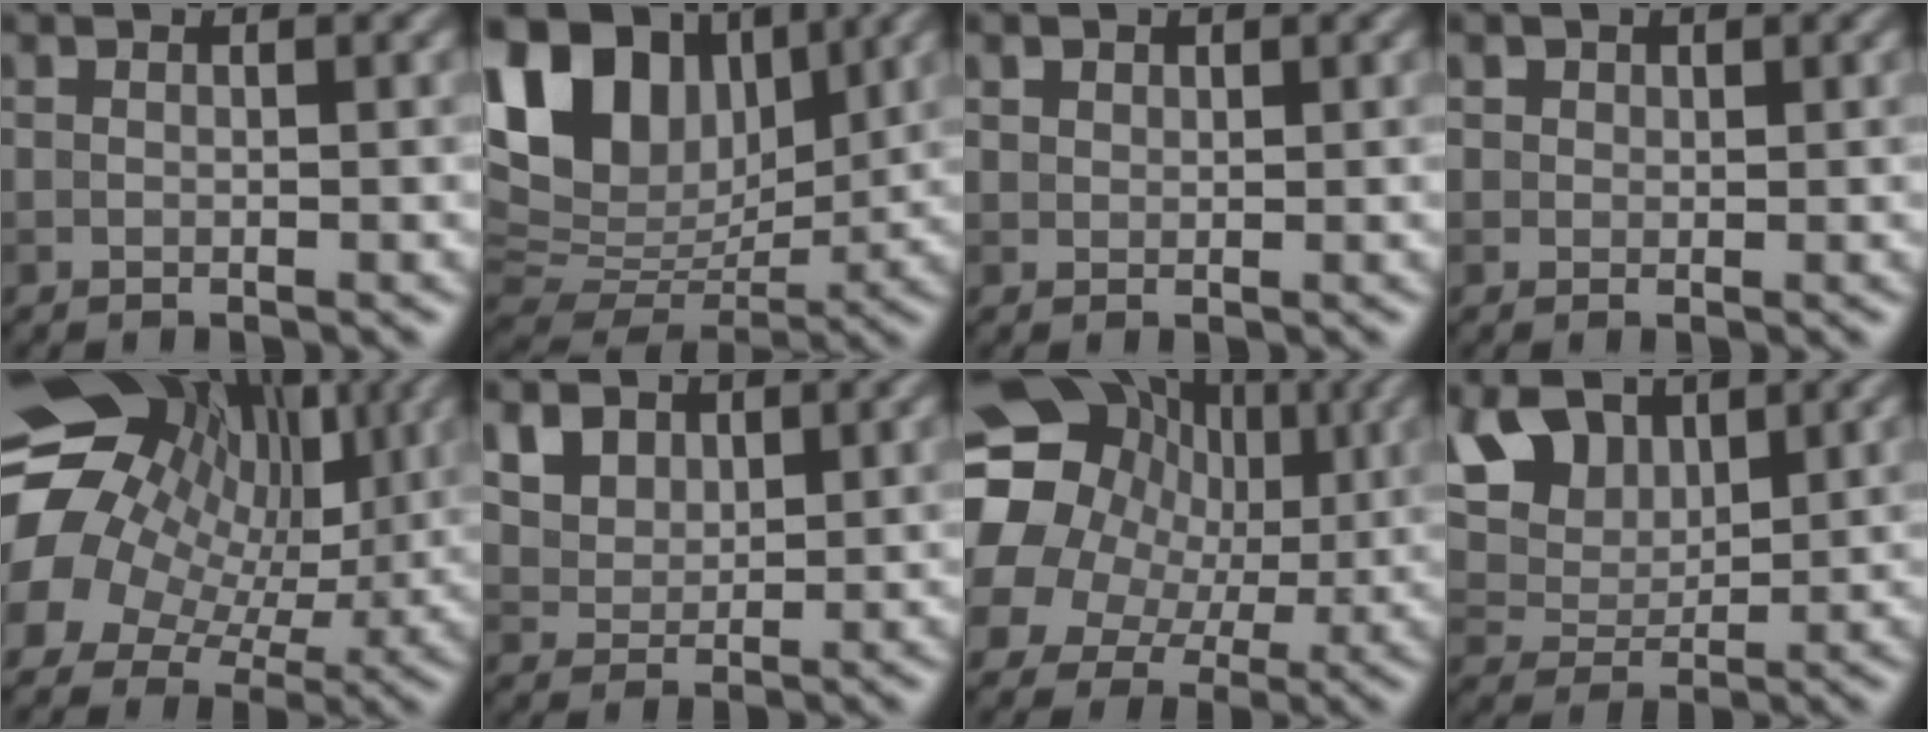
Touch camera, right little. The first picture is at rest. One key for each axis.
{"total": 13.0, "fx": 5.7, "fy": 8.4, "fz": 8.2, "tx": -0.172, "ty": 0.029, "tz": 0.106}
{"total": 1.2, "fx": 0.9, "fy": 0.8, "fz": 0.4, "tx": -0.010, "ty": -0.003, "tz": 0.019}
{"total": 1.0, "fx": 0.6, "fy": 0.8, "fz": 0.2, "tx": -0.002, "ty": -0.003, "tz": 0.006}
{"total": 16.2, "fx": 2.2, "fy": 13.3, "fz": 9.0, "tx": -0.185, "ty": 0.017, "tz": 0.028}
{"total": 6.4, "fx": 3.7, "fy": 4.4, "fz": 3.0, "tx": -0.087, "ty": 0.011, "tz": 0.070}
{"total": 18.3, "fx": 4.1, "fy": 15.6, "fz": 8.6, "tx": -0.177, "ty": 0.035, "tz": 0.039}
{"total": 7.7, "fx": 4.1, "fy": 4.7, "fz": 4.6, "tx": -0.117, "ty": 0.018, "tz": 0.073}